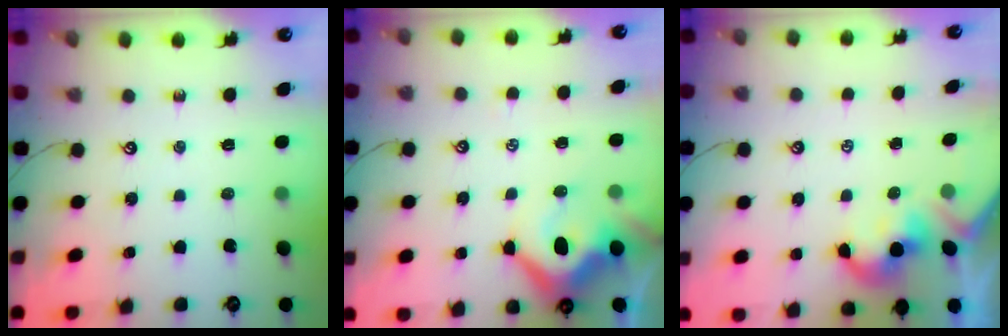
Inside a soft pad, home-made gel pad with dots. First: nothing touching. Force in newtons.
{"total": 7.4, "press": 7.2, "slide": 1.5}
{"total": 1.2, "press": 1.1, "slide": 0.4}